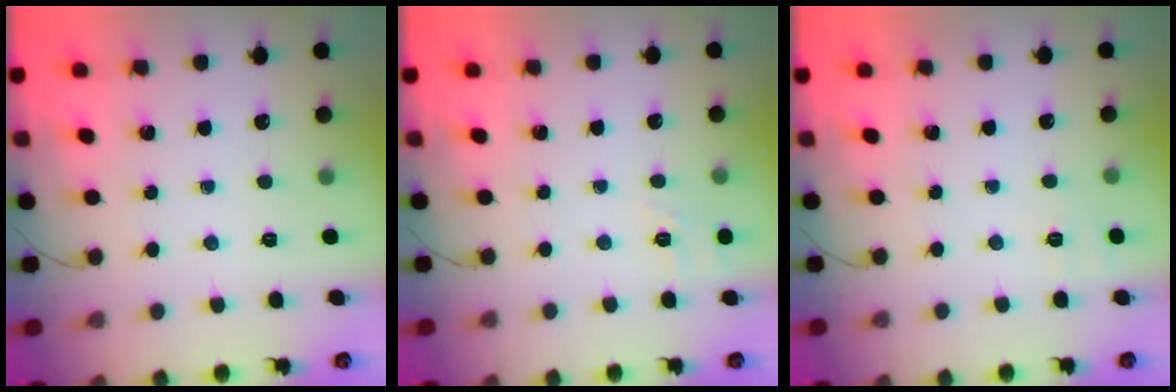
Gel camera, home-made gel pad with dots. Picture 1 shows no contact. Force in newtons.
{"total": 7.3, "press": 7.1, "slide": 1.5}
{"total": 6.4, "press": 6.1, "slide": 1.9}